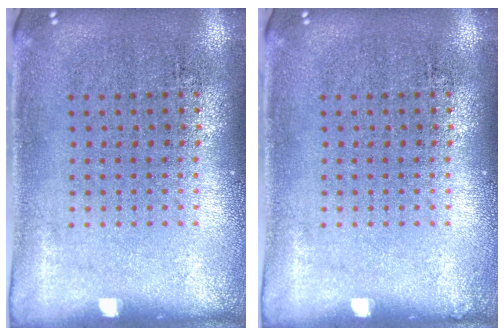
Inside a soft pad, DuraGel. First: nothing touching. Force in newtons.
{"total": 0.0}